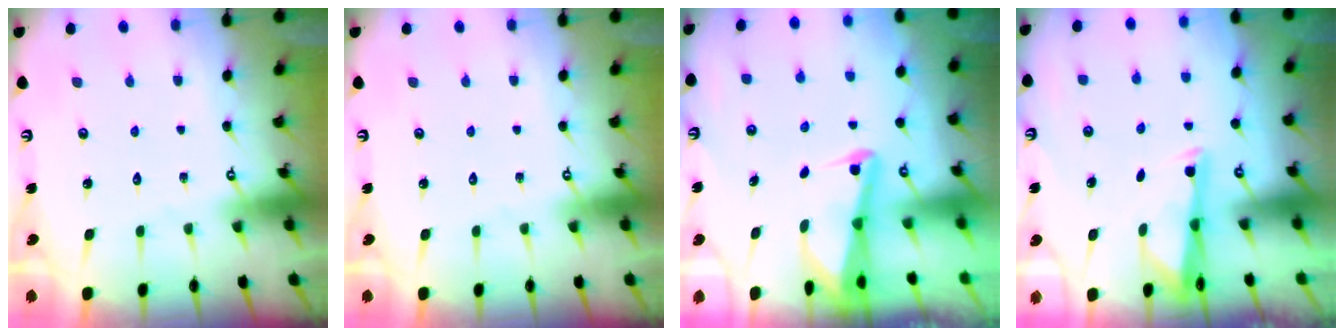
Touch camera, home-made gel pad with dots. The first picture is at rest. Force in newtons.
{"total": 0.0}
{"total": 2.5, "press": 2.4, "slide": 0.6}
{"total": 3.0, "press": 2.9, "slide": 0.5}